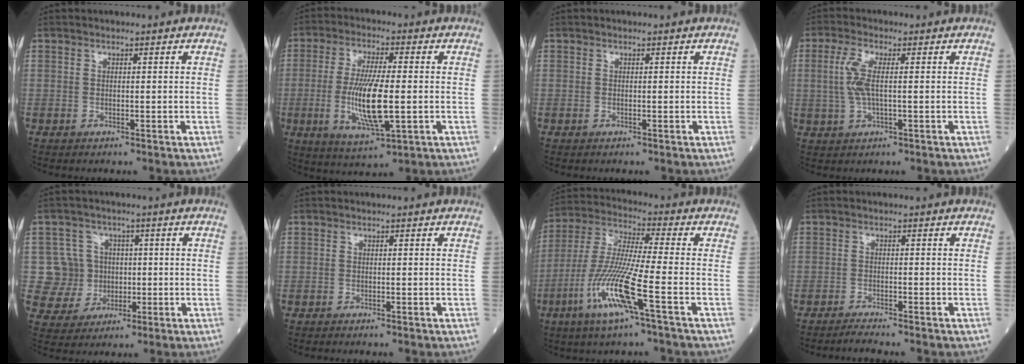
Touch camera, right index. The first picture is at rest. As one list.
[{"total": 11.4, "force": [-1.6, 1.5, 11.2], "torque": [-0.228, -0.016, -0.026]}, {"total": 0.0}, {"total": 4.7, "force": [0.4, 0.8, 4.6], "torque": [-0.116, 0.004, 0.007]}, {"total": 6.4, "force": [0.2, 6.4, 0.3], "torque": [-0.007, 0.013, 0.011]}, {"total": 0.6, "force": [-0.6, 0.0, 0.2], "torque": [-0.007, -0.002, -0.011]}, {"total": 12.9, "force": [-5.5, -0.8, 11.7], "torque": [-0.251, -0.016, -0.112]}, {"total": 2.1, "force": [-2.0, -0.5, 0.5], "torque": [-0.017, -0.009, -0.038]}]